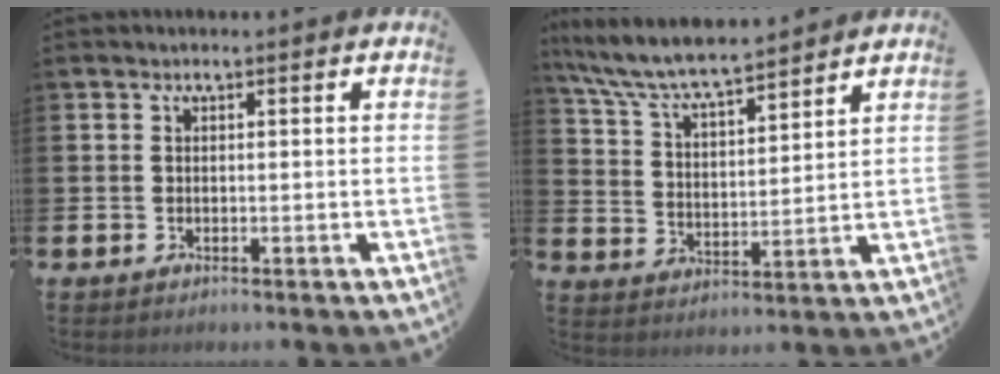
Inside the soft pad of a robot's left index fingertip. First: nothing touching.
{"total": 7.6, "force": [7.2, 0.7, 2.3], "torque": [-0.077, -0.046, 0.127]}